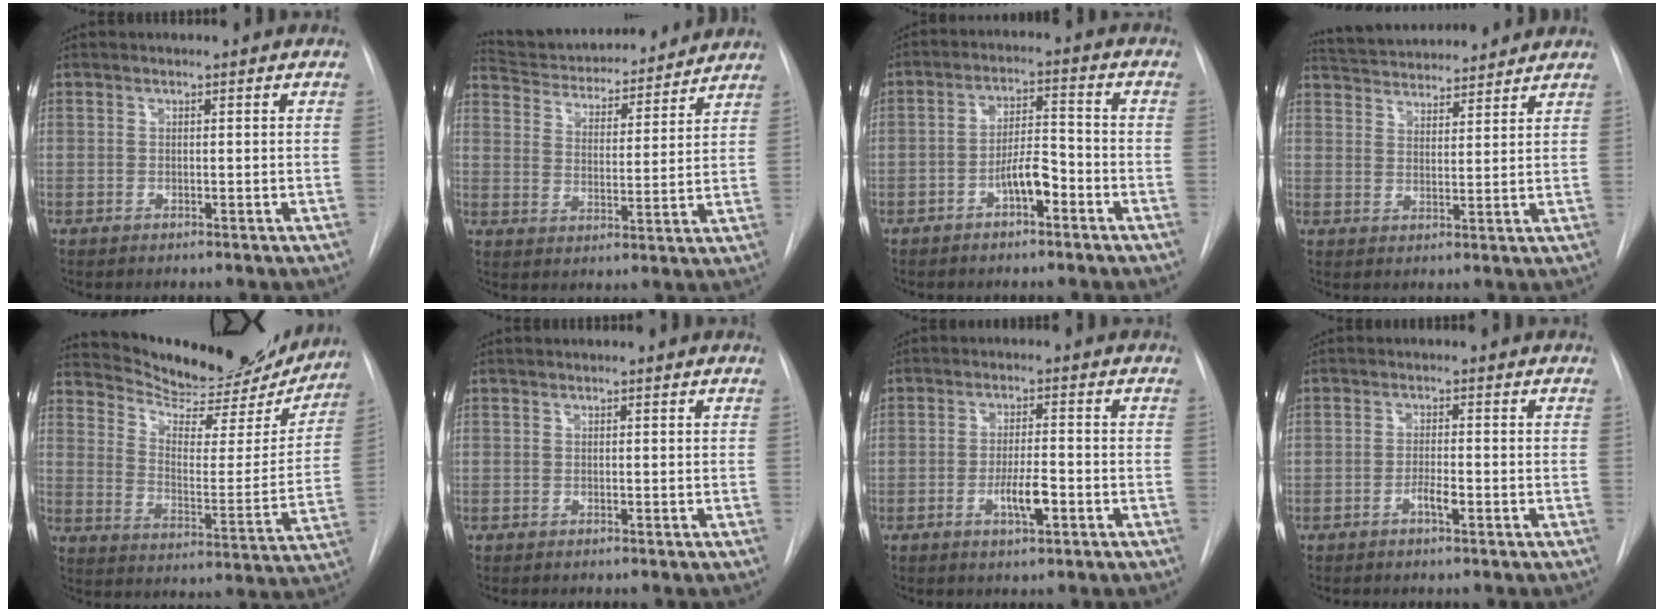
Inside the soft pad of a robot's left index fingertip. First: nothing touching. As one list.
[{"total": 16.4, "force": [15.4, 3.6, 4.6], "torque": [-0.075, 0.009, 0.224]}, {"total": 6.1, "force": [-4.4, 1.4, 4.0], "torque": [-0.074, 0.013, -0.070]}, {"total": 12.6, "force": [11.8, 2.3, 3.7], "torque": [-0.059, 0.028, 0.178]}, {"total": 21.1, "force": [19.5, 4.9, 6.3], "torque": [-0.092, -0.048, 0.261]}, {"total": 0.0}, {"total": 5.3, "force": [-3.4, 0.7, 3.9], "torque": [-0.071, -0.005, -0.053]}, {"total": 3.7, "force": [-2.9, 0.1, 2.2], "torque": [-0.040, -0.004, -0.048]}]